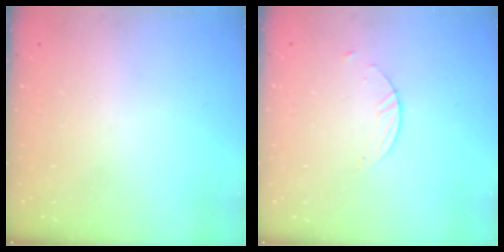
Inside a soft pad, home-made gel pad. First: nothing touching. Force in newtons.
{"total": 2.1, "press": 2.1, "slide": 0.2}